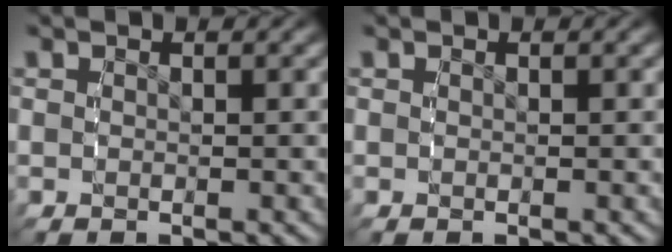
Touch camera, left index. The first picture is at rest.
{"total": 0.0}